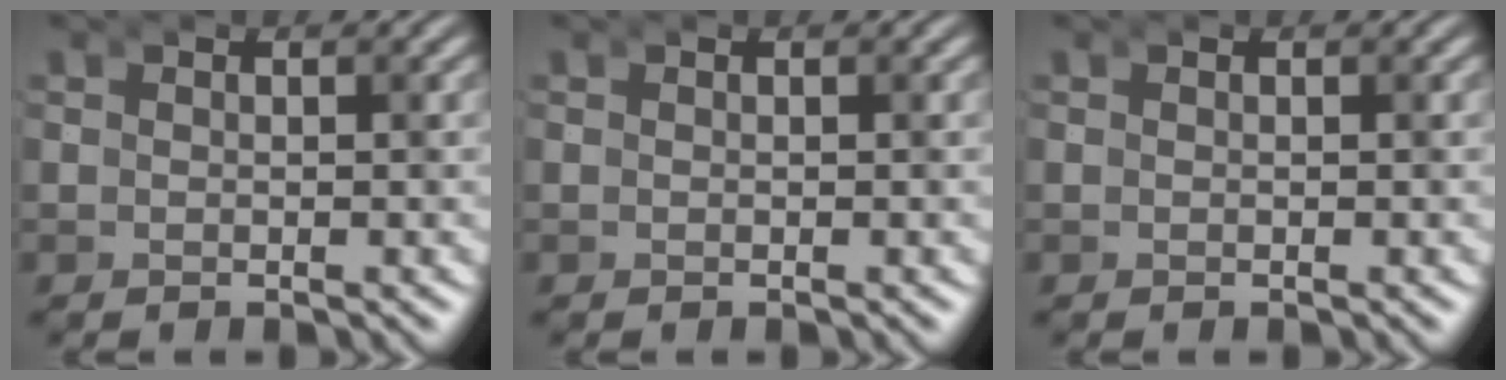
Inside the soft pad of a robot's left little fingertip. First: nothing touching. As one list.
[{"total": 0.0}, {"total": 0.0}]